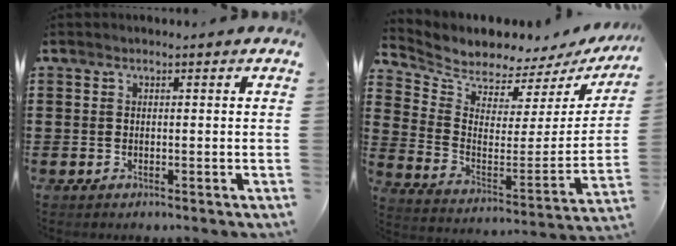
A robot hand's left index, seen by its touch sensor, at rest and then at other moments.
{"total": 4.9, "force": [4.9, 0.6, -0.3], "torque": [-0.034, -0.059, 0.081]}